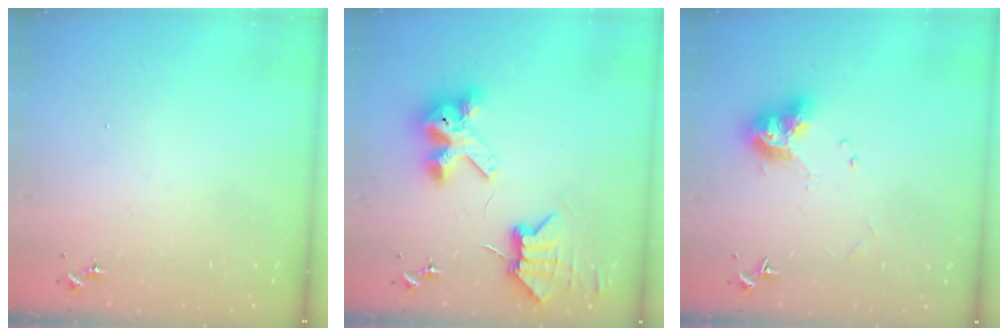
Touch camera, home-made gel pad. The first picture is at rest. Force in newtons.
{"total": 9.0, "press": 9.0, "slide": 1.2}
{"total": 10.5, "press": 10.5, "slide": 1.2}